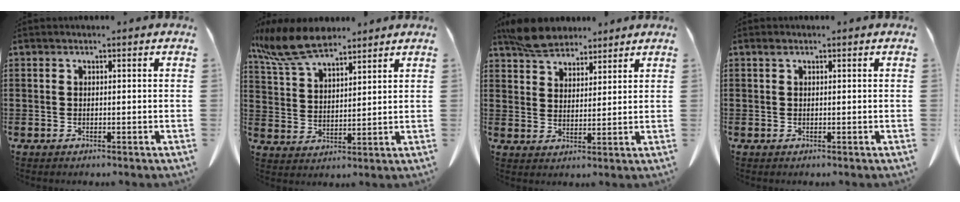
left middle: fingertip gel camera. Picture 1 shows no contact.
{"total": 9.5, "force": [7.5, 2.7, 5.2], "torque": [-0.135, -0.022, 0.138]}
{"total": 6.2, "force": [5.5, 2.3, 1.7], "torque": [-0.052, -0.006, 0.108]}
{"total": 0.6, "force": [0.3, 0.4, 0.3], "torque": [-0.008, 0.002, 0.007]}